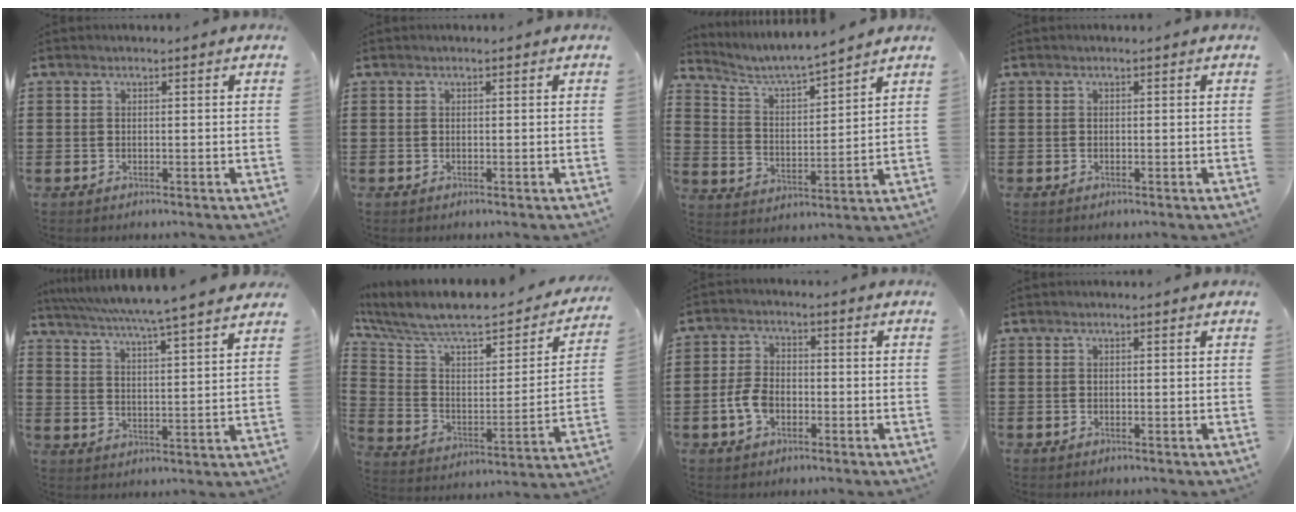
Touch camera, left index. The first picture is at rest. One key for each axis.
{"total": 0.0}
{"total": 4.8, "fx": 4.5, "fy": -0.1, "fz": 1.7, "tx": -0.056, "ty": -0.035, "tz": 0.070}
{"total": 0.0}
{"total": 5.8, "fx": 5.1, "fy": -1.5, "fz": 2.4, "tx": -0.068, "ty": -0.043, "tz": 0.082}
{"total": 8.6, "fx": 6.9, "fy": 2.1, "fz": 4.6, "tx": -0.123, "ty": -0.058, "tz": 0.114}
{"total": 5.0, "fx": -1.6, "fy": 3.0, "fz": 3.6, "tx": -0.091, "ty": -0.002, "tz": -0.035}
{"total": 0.0}